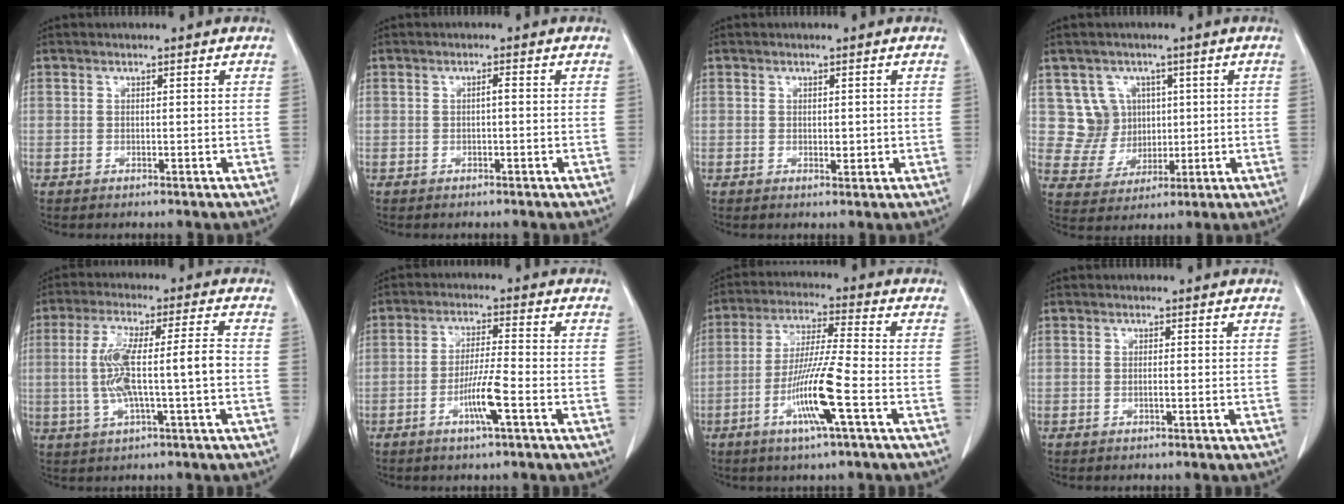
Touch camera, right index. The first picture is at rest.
{"total": 0.9, "force": [0.1, 0.1, 0.9], "torque": [-0.010, 0.005, 0.002]}
{"total": 1.4, "force": [0.1, 0.8, 1.1], "torque": [-0.012, 0.000, 0.006]}
{"total": 6.7, "force": [2.2, 6.3, 0.3], "torque": [-0.001, 0.021, 0.052]}
{"total": 10.3, "force": [-0.8, 1.0, 10.2], "torque": [-0.196, 0.020, -0.014]}
{"total": 6.3, "force": [-2.6, -0.1, 5.7], "torque": [-0.109, -0.003, -0.048]}
{"total": 11.0, "force": [-4.1, -0.5, 10.2], "torque": [-0.200, -0.010, -0.079]}
{"total": 0.7, "force": [-0.1, 0.0, 0.7], "torque": [-0.011, 0.003, 0.000]}